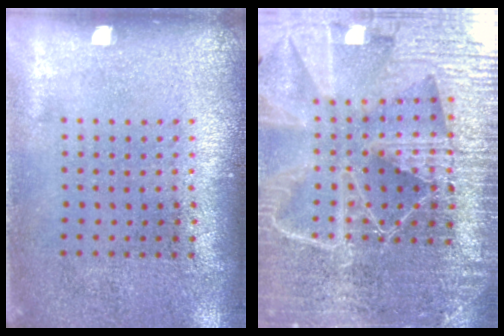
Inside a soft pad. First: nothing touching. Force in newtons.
{"total": 6.5, "press": 5.6, "slide": 3.4}